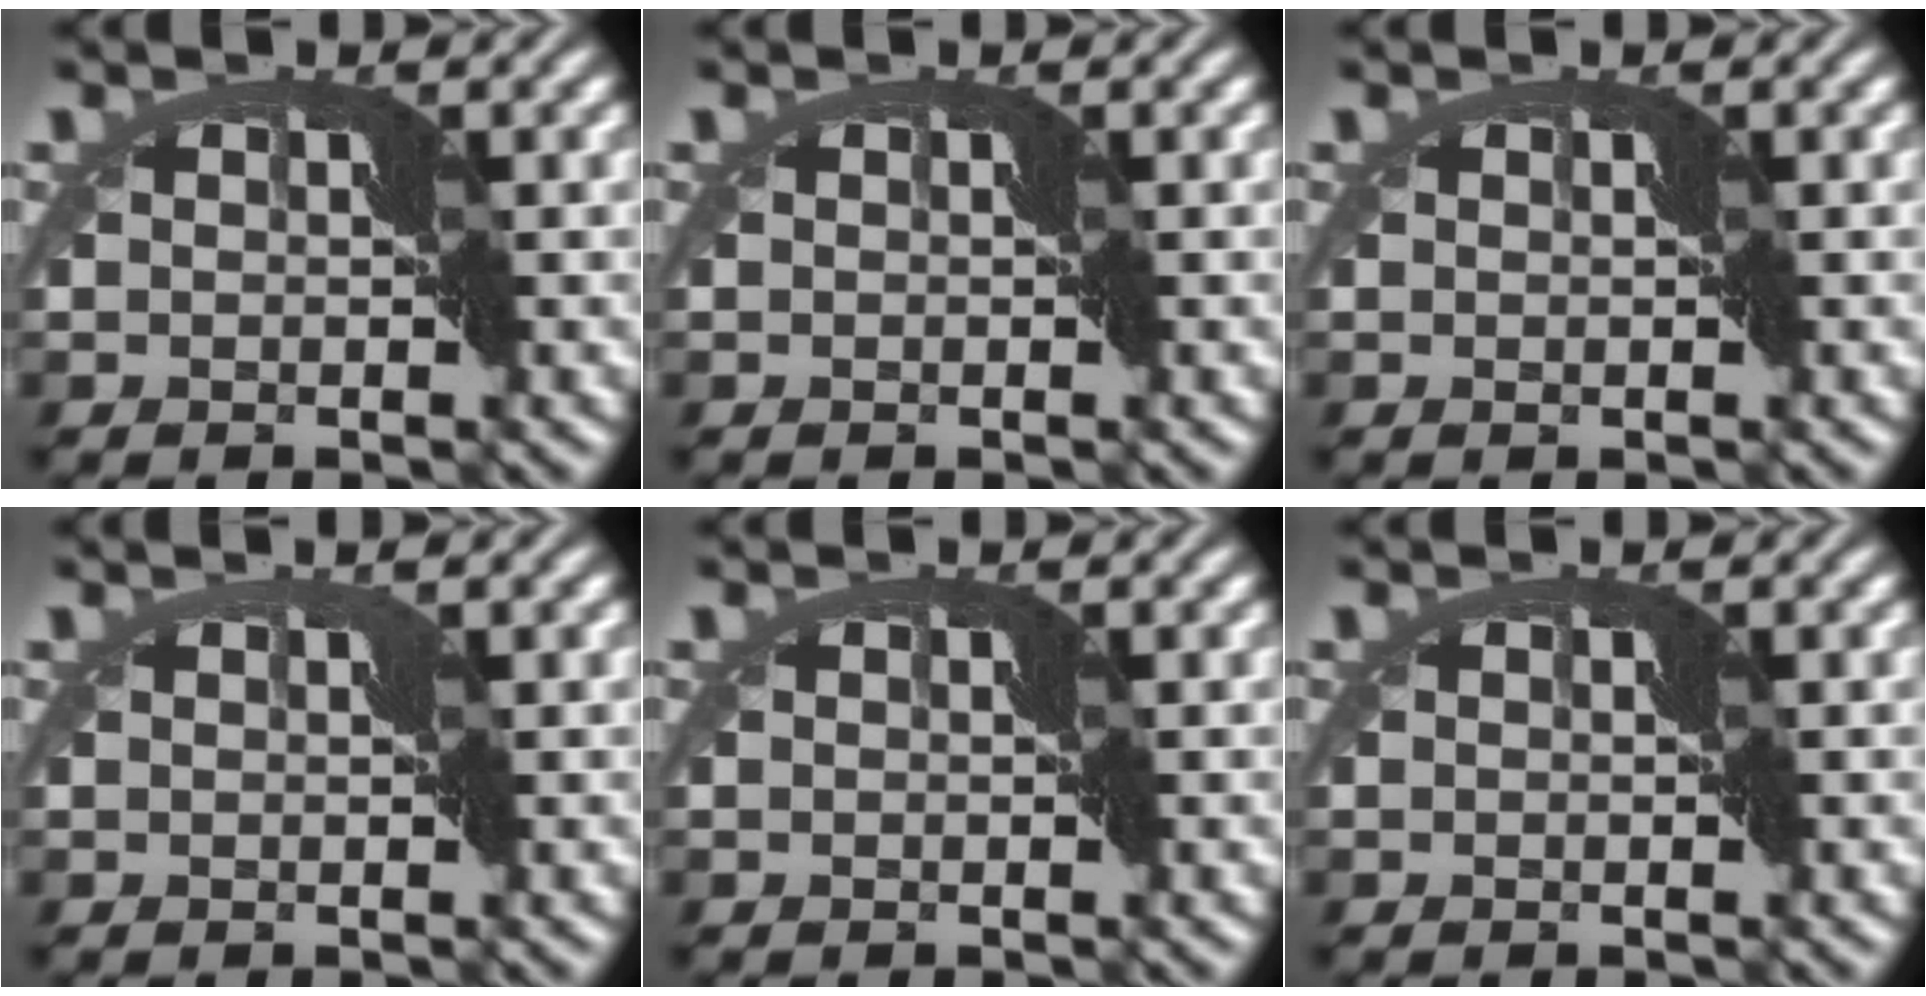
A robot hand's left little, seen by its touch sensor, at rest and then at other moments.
{"total": 0.0}
{"total": 0.0}
{"total": 0.6, "force": [0.3, 0.0, 0.5], "torque": [-0.008, 0.004, 0.005]}
{"total": 0.0}
{"total": 0.0}